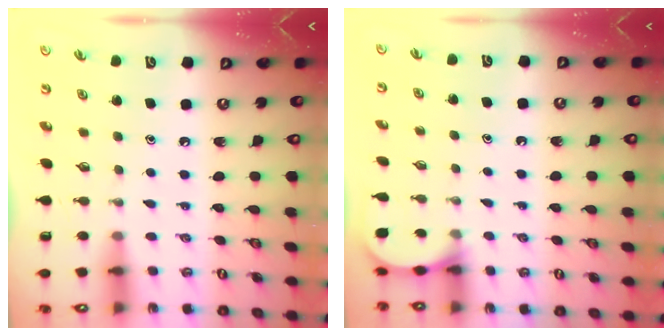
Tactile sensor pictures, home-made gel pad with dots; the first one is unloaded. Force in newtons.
{"total": 3.6, "press": 3.6, "slide": 0.3}